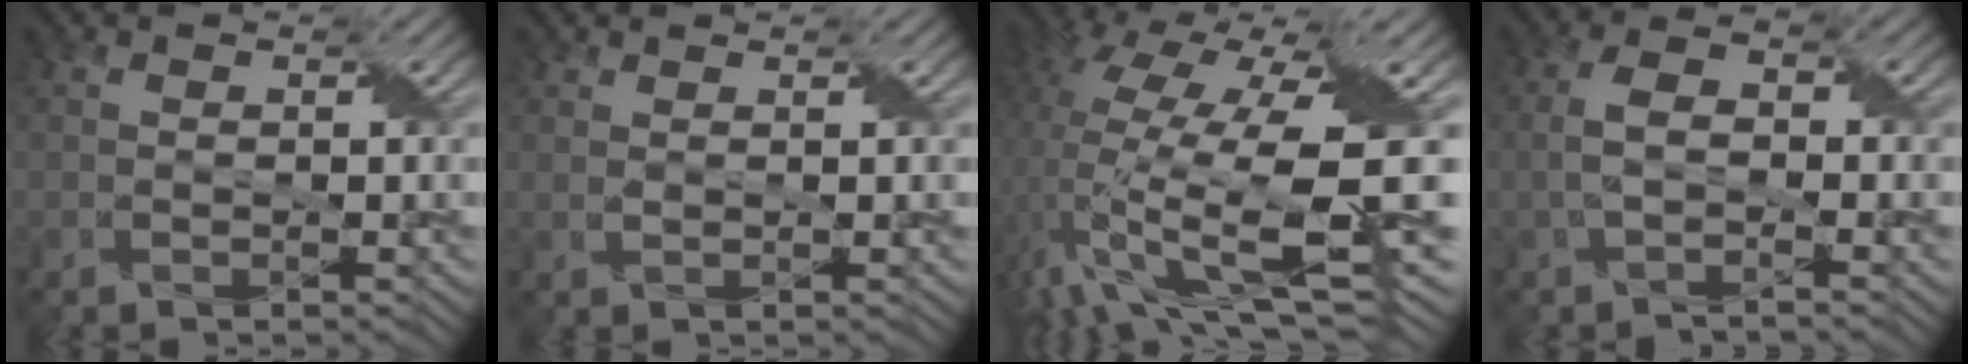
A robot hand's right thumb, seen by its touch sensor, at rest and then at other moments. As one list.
[{"total": 0.8, "force": [0.7, 0.3, 0.4], "torque": [-0.008, -0.004, 0.010]}, {"total": 16.9, "force": [-2.4, 6.6, 15.4], "torque": [-0.328, -0.006, -0.039]}, {"total": 3.1, "force": [-0.9, 1.1, 2.7], "torque": [-0.065, 0.006, -0.021]}]